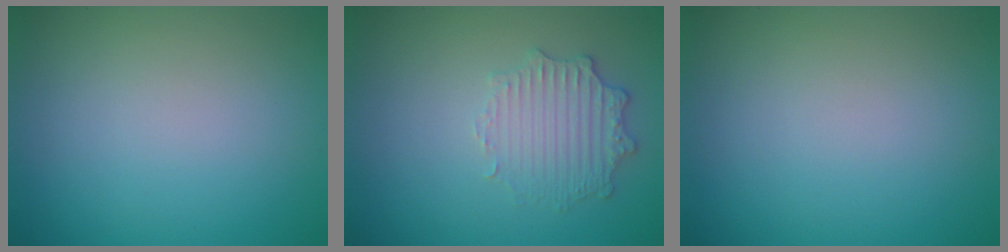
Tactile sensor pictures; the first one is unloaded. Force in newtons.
{"total": 2.6, "press": 2.5, "slide": 0.7}
{"total": 0.0}